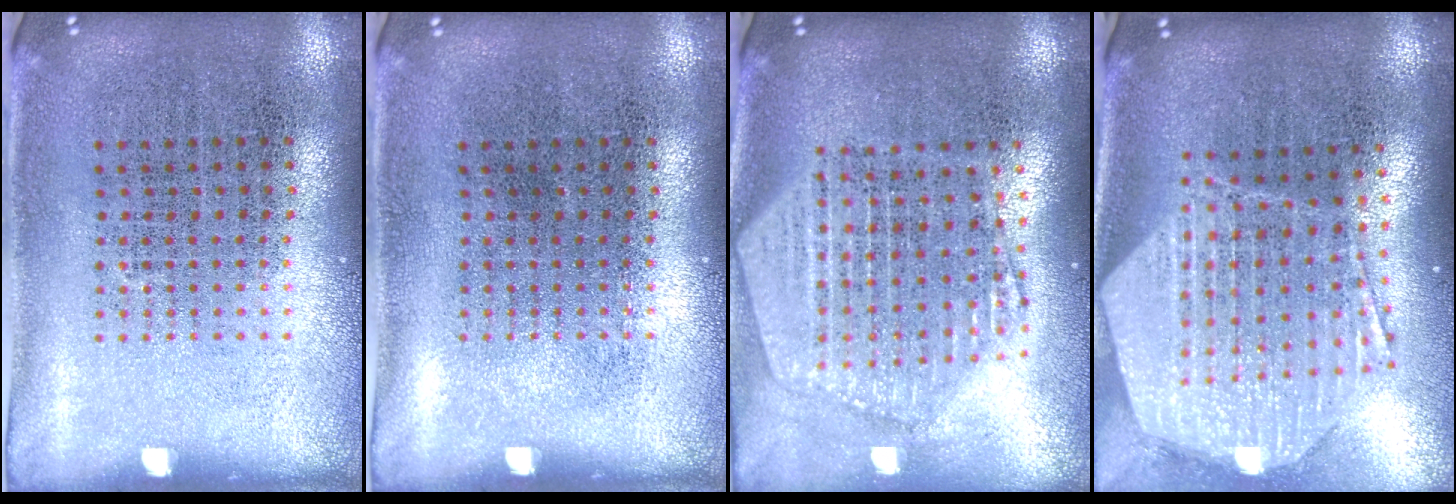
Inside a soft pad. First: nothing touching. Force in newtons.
{"total": 0.0}
{"total": 2.3, "press": 2.0, "slide": 1.1}
{"total": 2.9, "press": 2.3, "slide": 1.8}